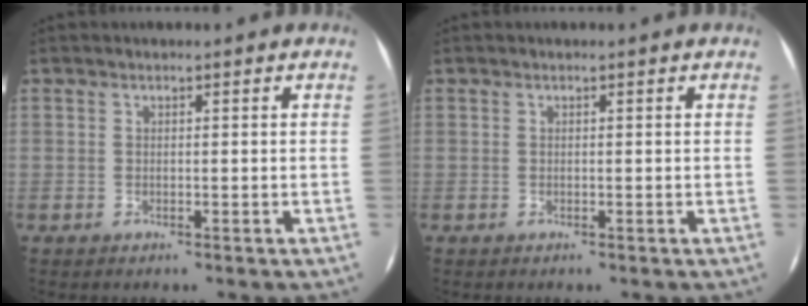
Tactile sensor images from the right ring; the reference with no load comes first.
{"total": 0.0}